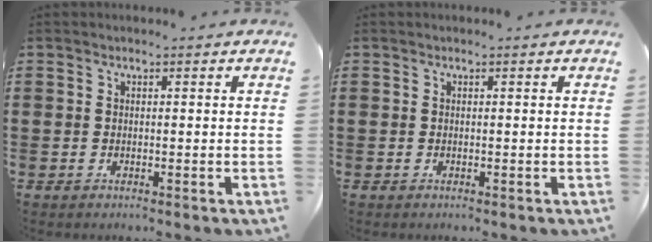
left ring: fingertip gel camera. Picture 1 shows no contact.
{"total": 0.0}